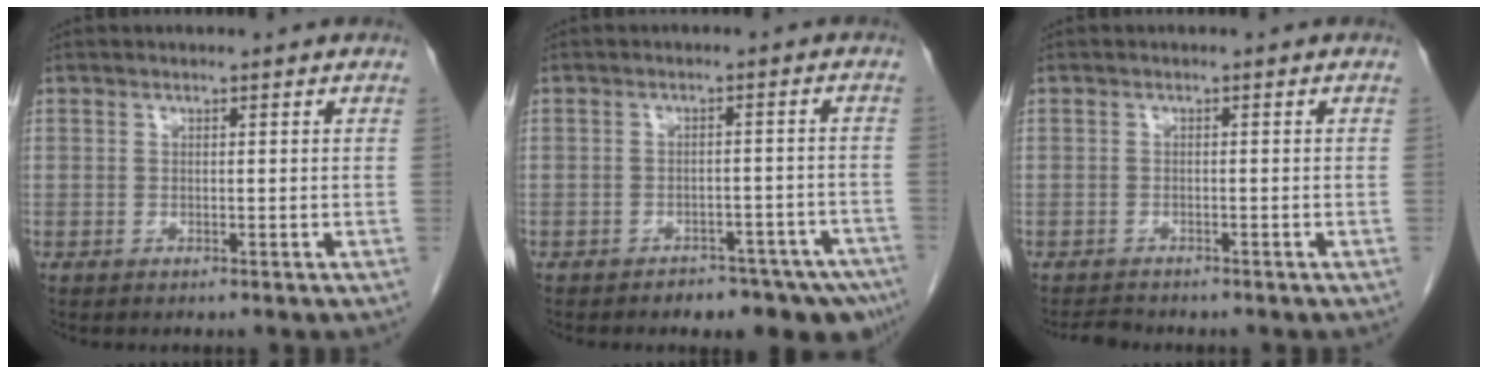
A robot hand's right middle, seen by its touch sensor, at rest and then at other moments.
{"total": 10.7, "force": [-8.6, 4.9, 4.2], "torque": [-0.031, 0.013, -0.100]}
{"total": 1.5, "force": [-1.5, 0.2, 0.1], "torque": [-0.009, -0.008, -0.021]}